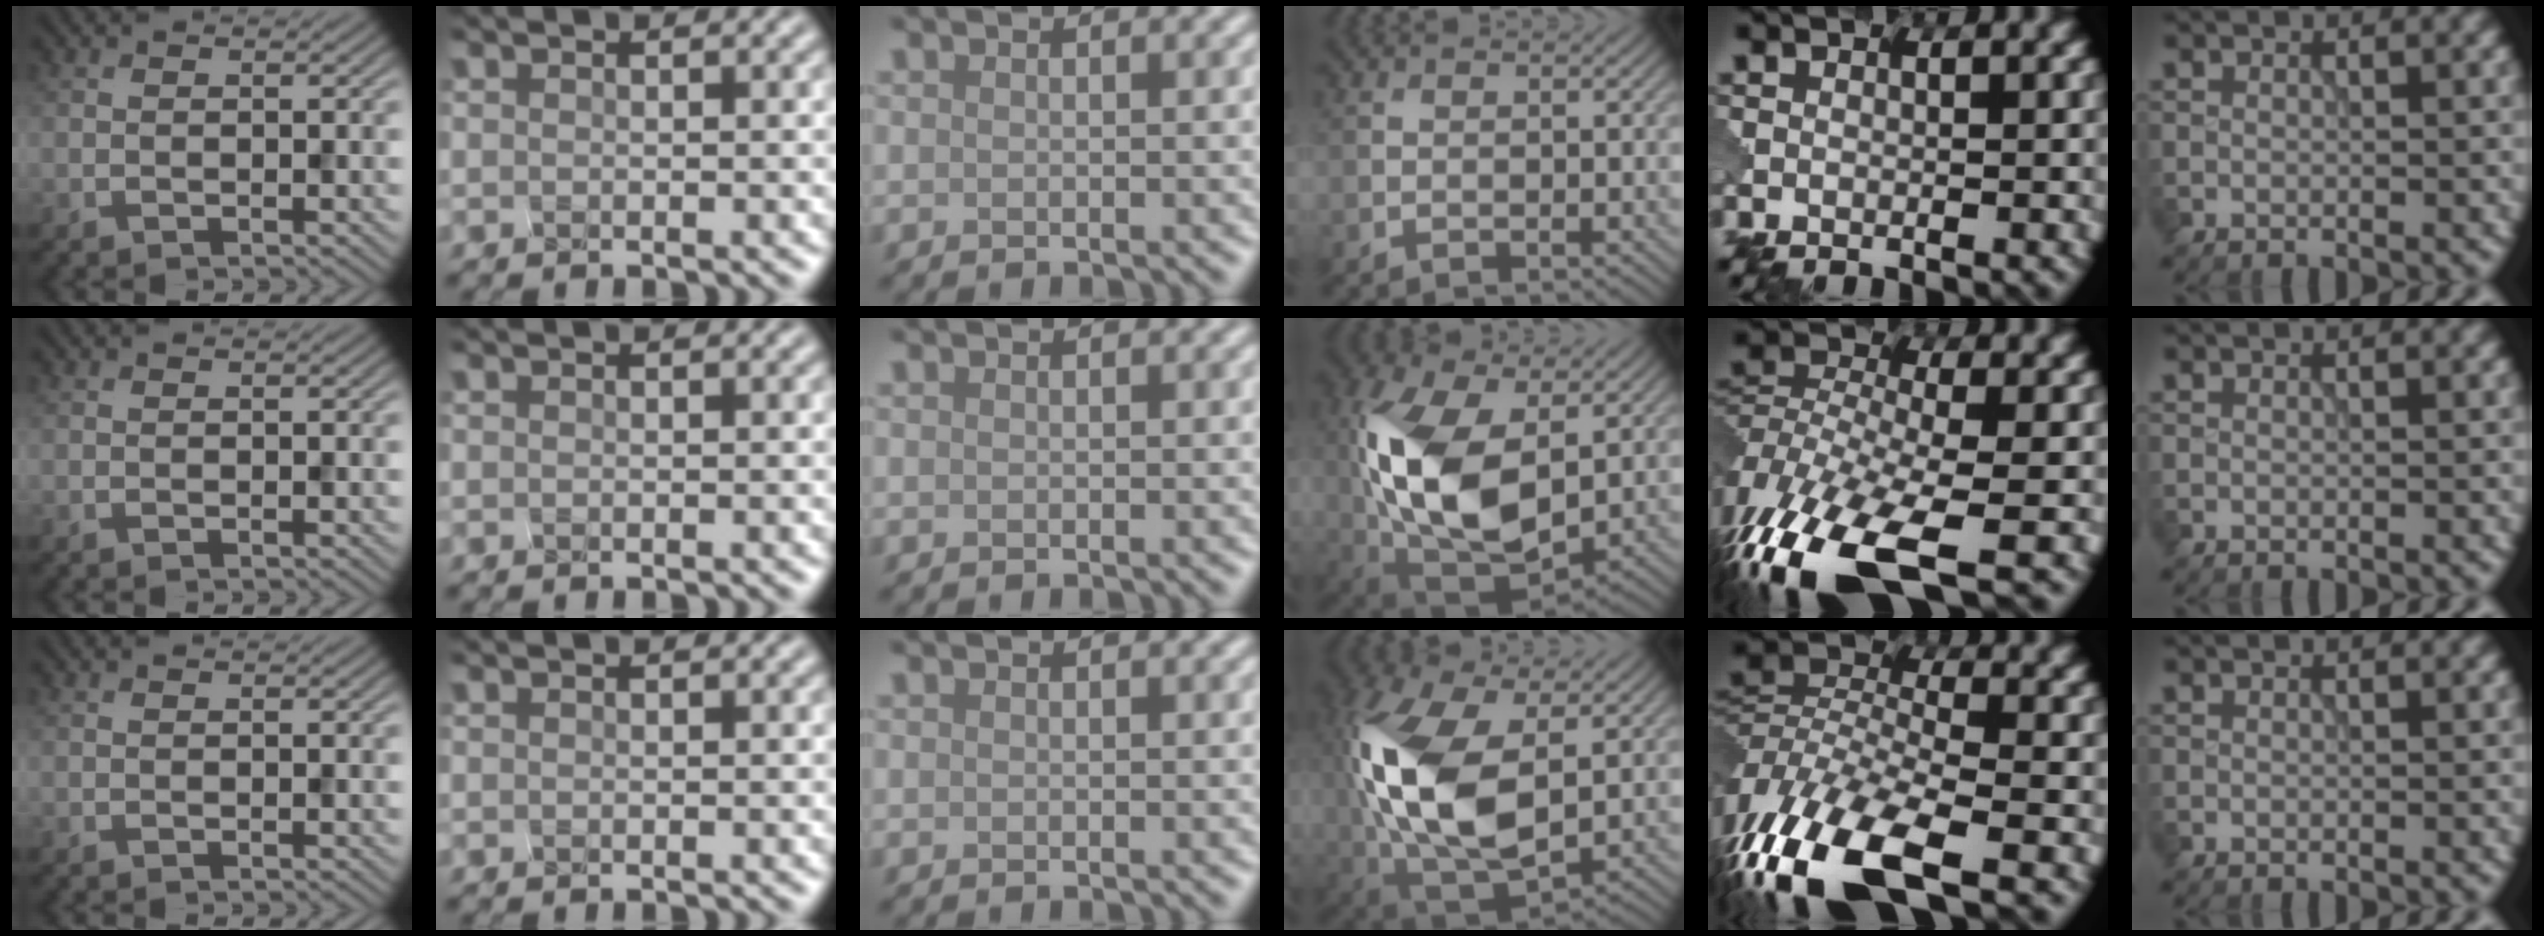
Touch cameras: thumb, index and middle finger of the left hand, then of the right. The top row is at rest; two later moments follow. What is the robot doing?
{"motion": "squeeze", "object": "clothespin"}